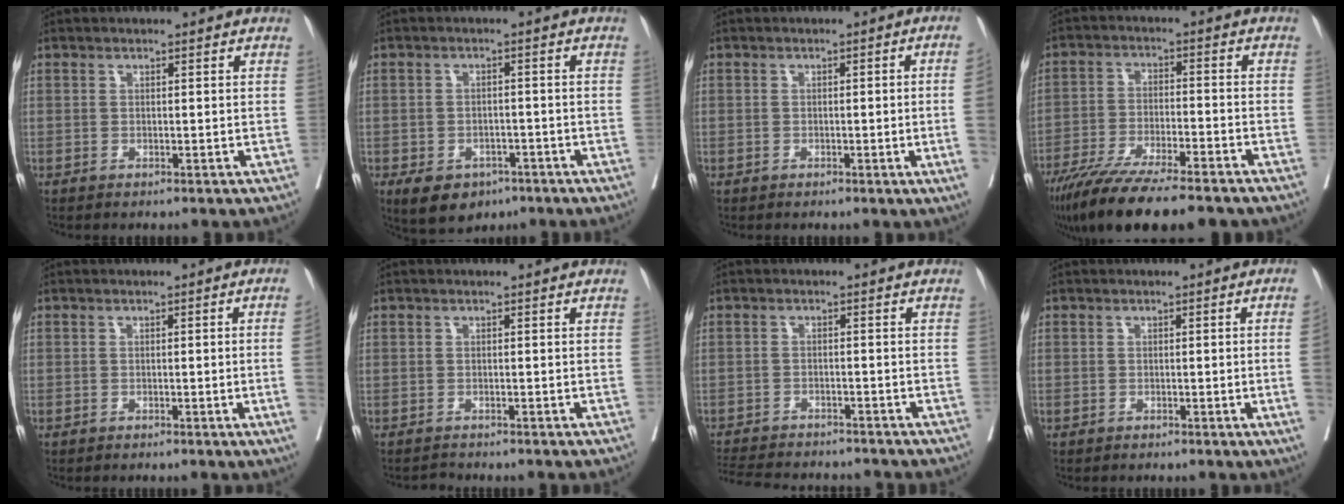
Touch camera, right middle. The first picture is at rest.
{"total": 7.1, "force": [-4.3, 4.6, 3.3], "torque": [-0.048, 0.001, -0.059]}
{"total": 4.4, "force": [-0.7, -0.8, 4.2], "torque": [-0.050, 0.002, -0.008]}
{"total": 17.5, "force": [-14.0, 2.6, 10.1], "torque": [-0.162, -0.036, -0.227]}
{"total": 3.1, "force": [-0.6, -0.9, 2.9], "torque": [-0.038, 0.000, -0.007]}
{"total": 0.8, "force": [-0.8, 0.1, -0.3], "torque": [0.006, -0.006, -0.014]}
{"total": 12.3, "force": [-11.3, 2.6, 4.2], "torque": [-0.085, -0.006, -0.159]}
{"total": 2.9, "force": [-0.5, -0.9, 2.7], "torque": [-0.035, -0.001, -0.007]}